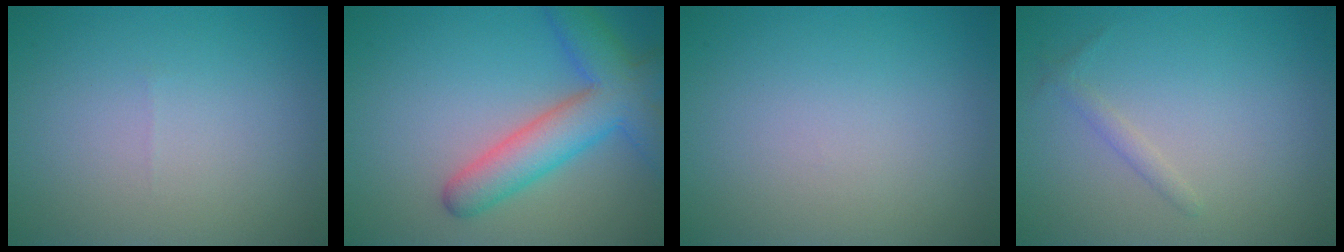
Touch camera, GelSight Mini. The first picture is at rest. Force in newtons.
{"total": 6.5, "press": 6.5, "slide": 0.3}
{"total": 0.0}
{"total": 0.9, "press": 0.9, "slide": 0.1}